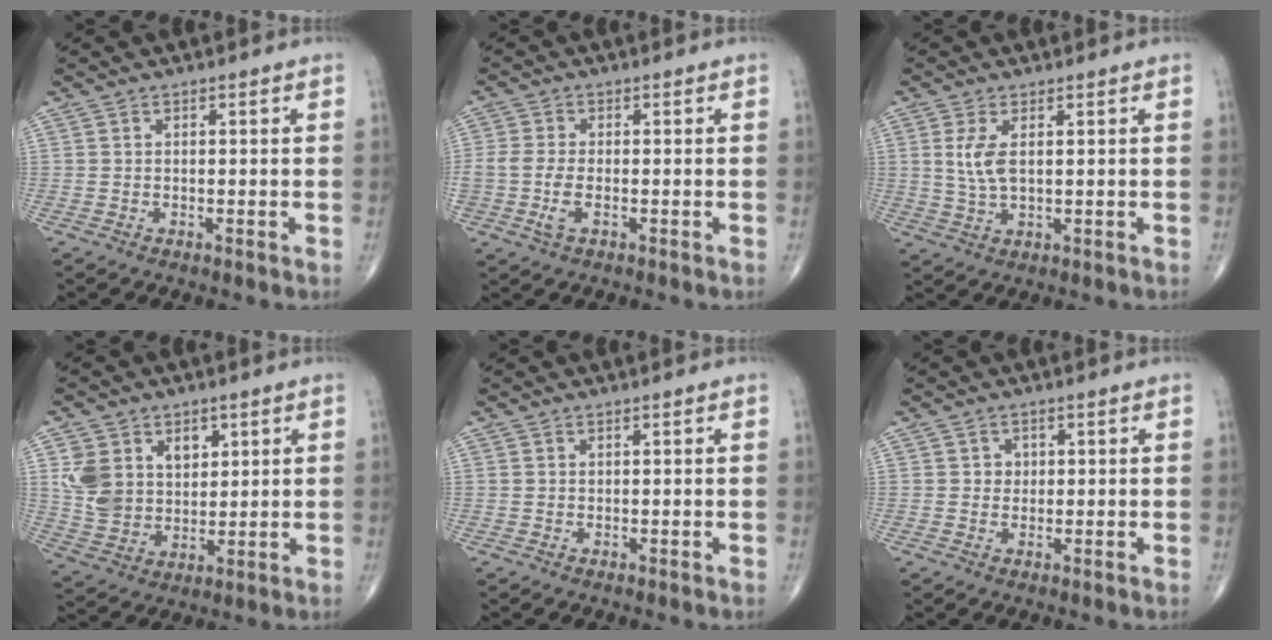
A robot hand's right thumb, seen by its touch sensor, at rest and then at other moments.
{"total": 4.9, "force": [-1.5, 2.4, 4.0], "torque": [-0.100, 0.005, -0.030]}
{"total": 4.9, "force": [1.1, 2.2, 4.3], "torque": [-0.096, -0.005, 0.026]}
{"total": 11.5, "force": [3.7, 9.1, 6.1], "torque": [-0.081, -0.016, 0.082]}
{"total": 0.0}
{"total": 1.8, "force": [0.3, 1.7, 0.6], "torque": [0.003, 0.001, 0.003]}